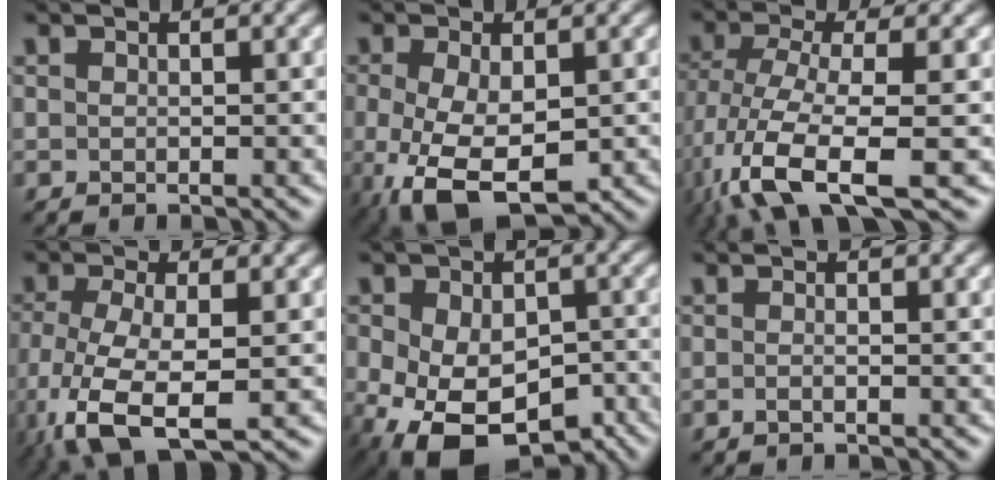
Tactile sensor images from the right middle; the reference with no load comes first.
{"total": 7.4, "force": [-2.2, 3.8, 5.9], "torque": [-0.136, -0.023, -0.030]}
{"total": 10.6, "force": [-4.8, 3.7, 8.6], "torque": [-0.183, -0.017, -0.092]}
{"total": 8.1, "force": [-3.2, 3.3, 6.6], "torque": [-0.154, -0.020, -0.061]}
{"total": 12.0, "force": [-4.8, 7.4, 8.1], "torque": [-0.151, -0.046, -0.067]}
{"total": 0.8, "force": [-0.4, 0.3, 0.7], "torque": [-0.012, -0.004, -0.010]}